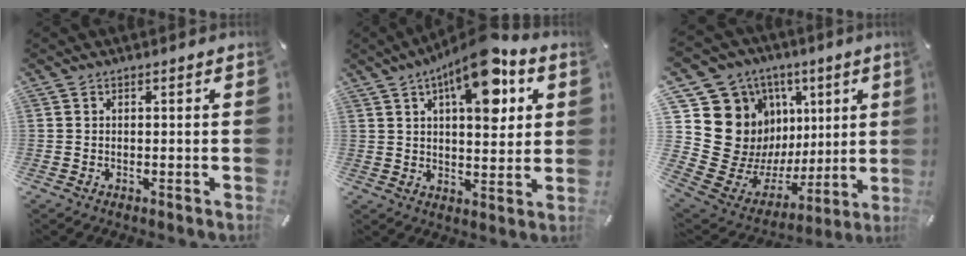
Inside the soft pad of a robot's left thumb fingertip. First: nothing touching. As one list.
[{"total": 15.7, "force": [8.2, 6.3, 11.8], "torque": [-0.171, -0.035, 0.132]}, {"total": 20.7, "force": [5.0, 18.2, 8.6], "torque": [-0.134, -0.075, 0.145]}]